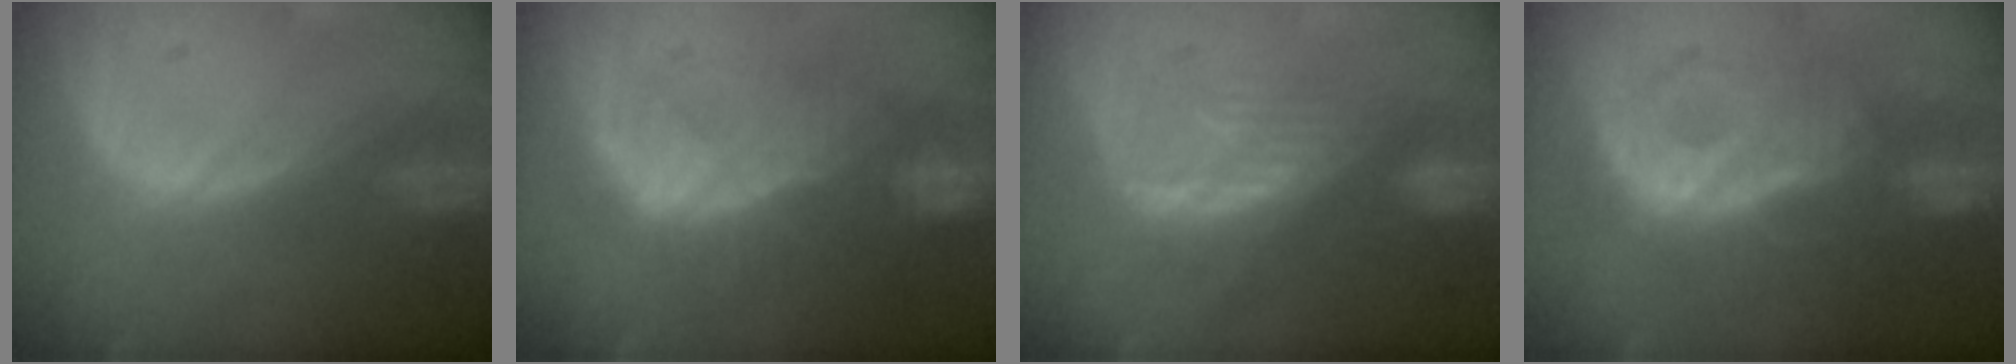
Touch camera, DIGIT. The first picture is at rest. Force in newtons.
{"total": 9.8, "press": 9.0, "slide": 3.9}
{"total": 8.0, "press": 7.3, "slide": 3.4}
{"total": 9.4, "press": 9.3, "slide": 1.6}